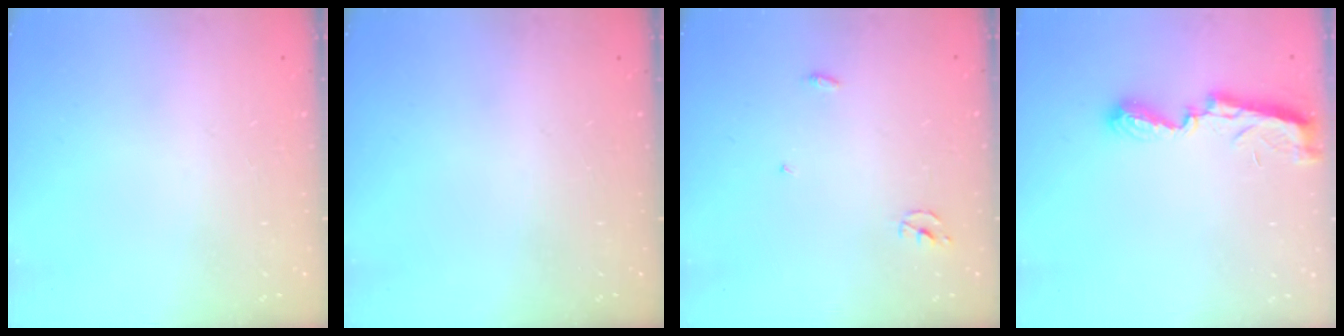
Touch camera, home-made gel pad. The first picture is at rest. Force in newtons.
{"total": 0.0}
{"total": 2.3, "press": 2.3, "slide": 0.2}
{"total": 7.6, "press": 7.5, "slide": 0.3}